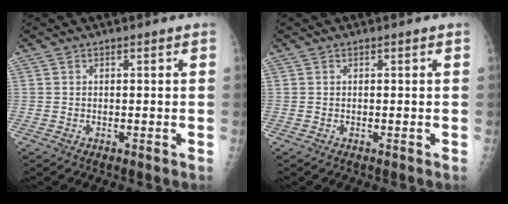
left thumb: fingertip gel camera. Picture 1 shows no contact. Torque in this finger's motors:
{"motor_torque": [0.00, 0.00, -0.01, -0.01, 0.00]}